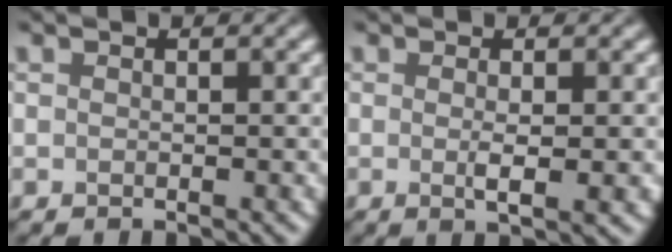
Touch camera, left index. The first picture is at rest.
{"total": 2.2, "force": [-0.2, 0.4, 2.2], "torque": [-0.035, -0.002, -0.003]}